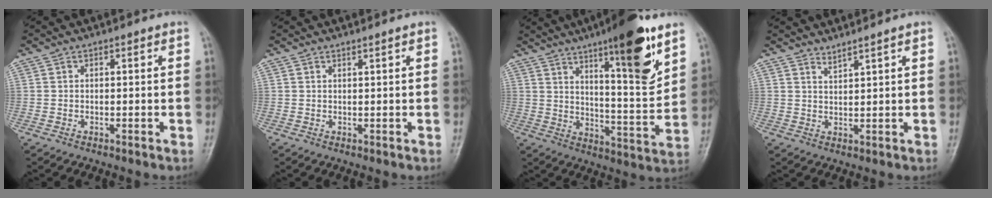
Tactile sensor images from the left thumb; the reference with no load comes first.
{"total": 0.7, "force": [0.5, -0.2, 0.4], "torque": [-0.017, -0.008, 0.014]}
{"total": 17.7, "force": [10.3, 3.6, 13.9], "torque": [-0.180, -0.064, 0.162]}
{"total": 2.1, "force": [1.8, -0.5, 0.8], "torque": [-0.015, -0.022, 0.035]}